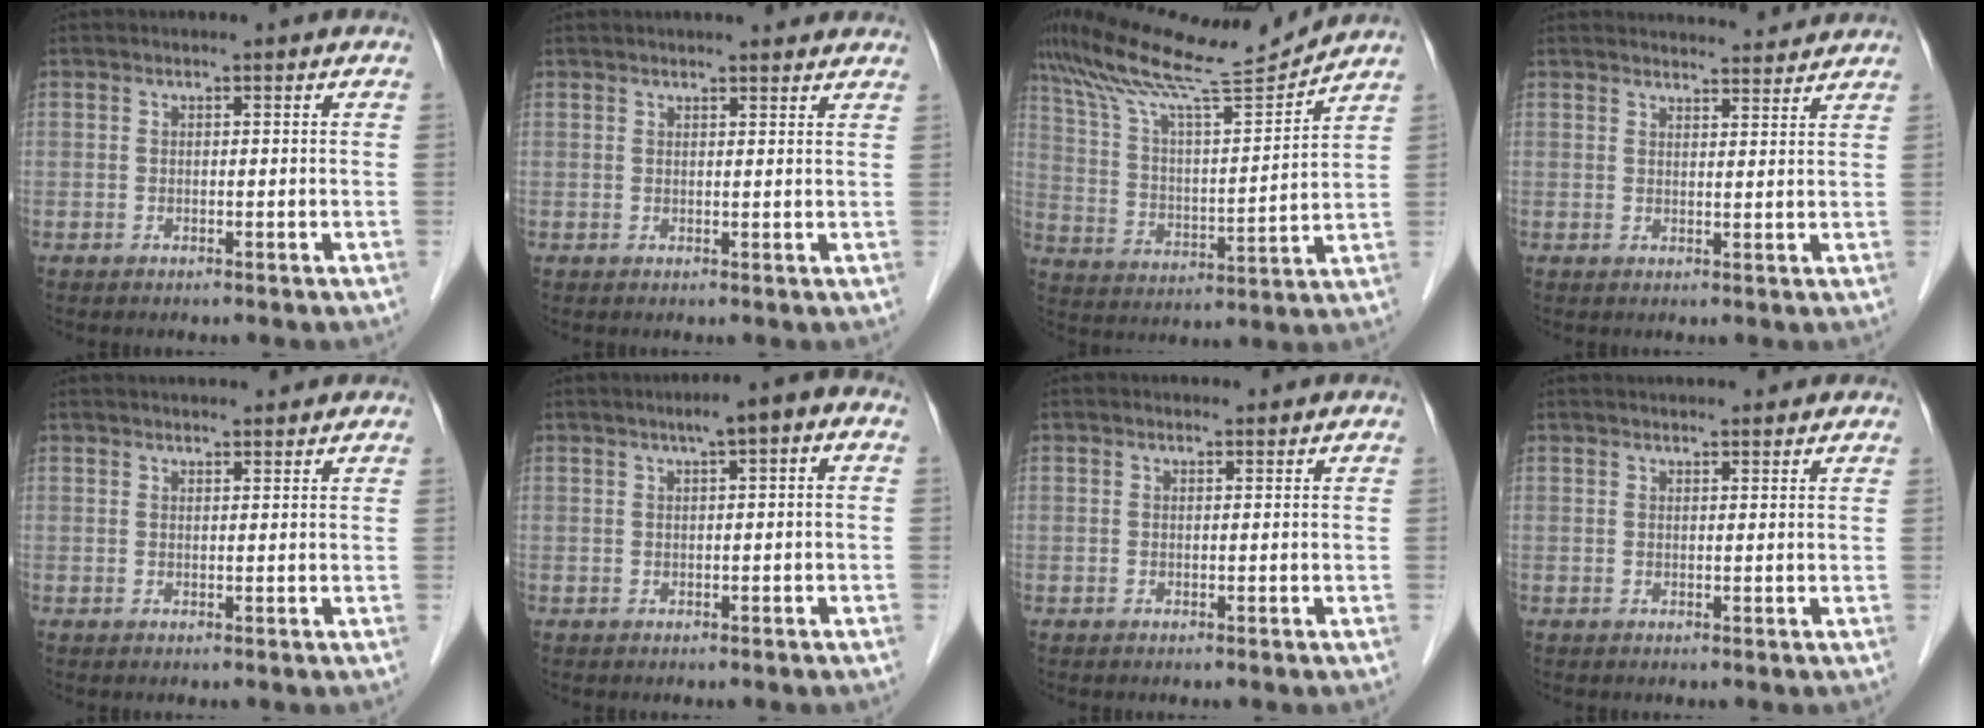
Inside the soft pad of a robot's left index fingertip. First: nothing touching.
{"total": 7.1, "force": [6.3, 1.3, 3.0], "torque": [-0.035, 0.019, 0.072]}
{"total": 15.4, "force": [14.1, -0.6, 6.2], "torque": [-0.124, -0.004, 0.241]}
{"total": 7.7, "force": [7.6, 0.8, 1.1], "torque": [-0.008, 0.011, 0.085]}
{"total": 8.0, "force": [7.3, 1.4, 3.1], "torque": [-0.039, 0.028, 0.091]}
{"total": 3.8, "force": [1.4, 0.7, 3.5], "torque": [-0.049, 0.017, 0.015]}
{"total": 1.4, "force": [1.3, 0.4, 0.1], "torque": [-0.008, 0.010, 0.018]}
{"total": 8.4, "force": [7.6, 1.7, 3.2], "torque": [-0.040, 0.029, 0.092]}